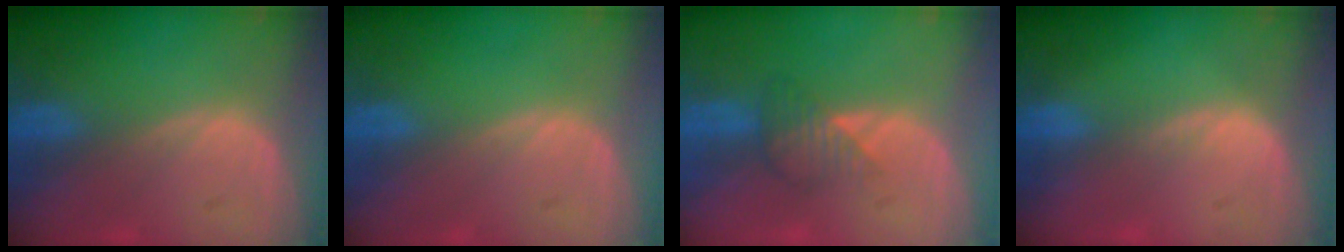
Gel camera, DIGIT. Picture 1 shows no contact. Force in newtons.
{"total": 0.0}
{"total": 3.3, "press": 3.1, "slide": 1.0}
{"total": 1.1, "press": 0.7, "slide": 0.9}